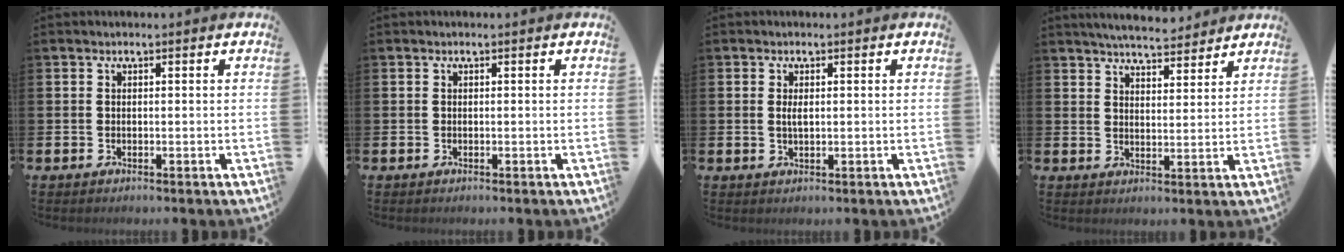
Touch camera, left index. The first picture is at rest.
{"total": 0.0}
{"total": 1.5, "force": [0.3, 0.6, 1.3], "torque": [-0.025, 0.002, 0.003]}
{"total": 5.6, "force": [5.4, 0.7, 0.9], "torque": [-0.020, -0.029, 0.096]}